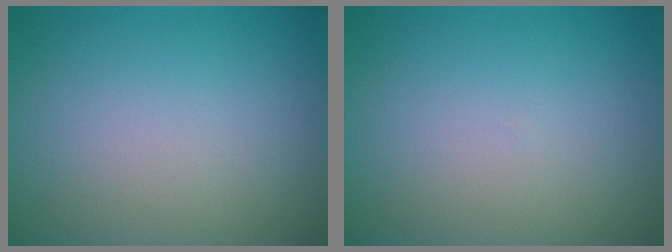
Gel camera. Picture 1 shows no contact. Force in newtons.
{"total": 0.0}